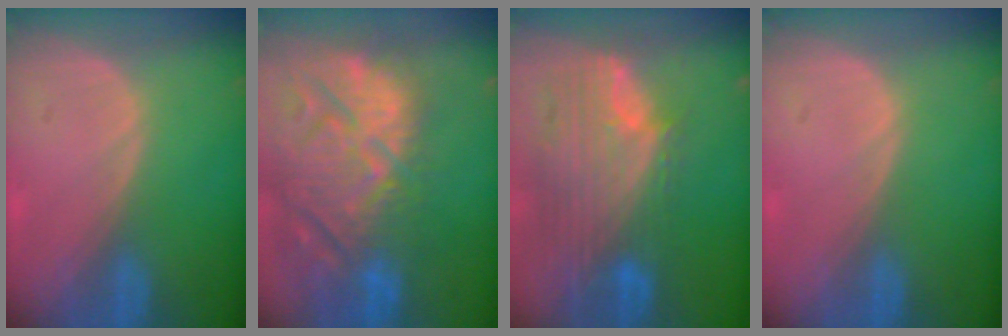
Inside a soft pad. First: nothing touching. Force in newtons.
{"total": 15.3, "press": 13.0, "slide": 7.9}
{"total": 12.0, "press": 10.2, "slide": 6.3}
{"total": 0.0}